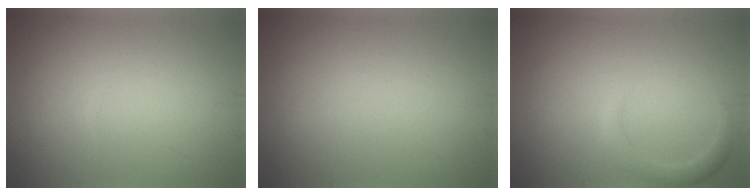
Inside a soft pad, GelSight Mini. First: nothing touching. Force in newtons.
{"total": 0.0}
{"total": 1.6, "press": 1.6, "slide": 0.1}